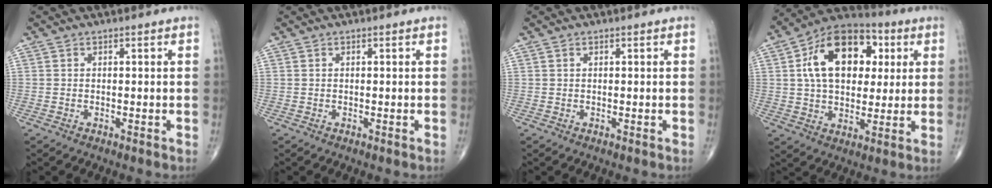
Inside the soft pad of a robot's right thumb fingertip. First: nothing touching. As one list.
[{"total": 0.0}, {"total": 0.0}, {"total": 18.5, "force": [4.6, 12.1, 13.2], "torque": [-0.181, 0.009, 0.071]}]